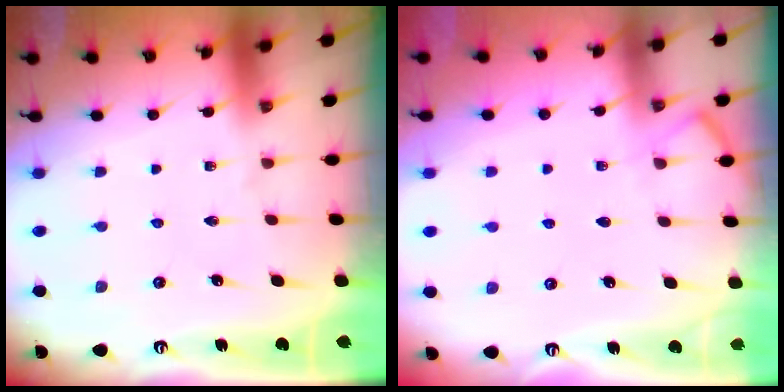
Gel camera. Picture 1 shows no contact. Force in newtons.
{"total": 5.5, "press": 5.4, "slide": 0.7}